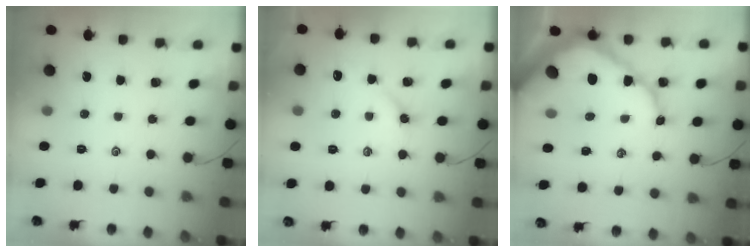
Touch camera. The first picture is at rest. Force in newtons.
{"total": 3.9, "press": 3.8, "slide": 0.6}
{"total": 12.7, "press": 12.7, "slide": 0.9}